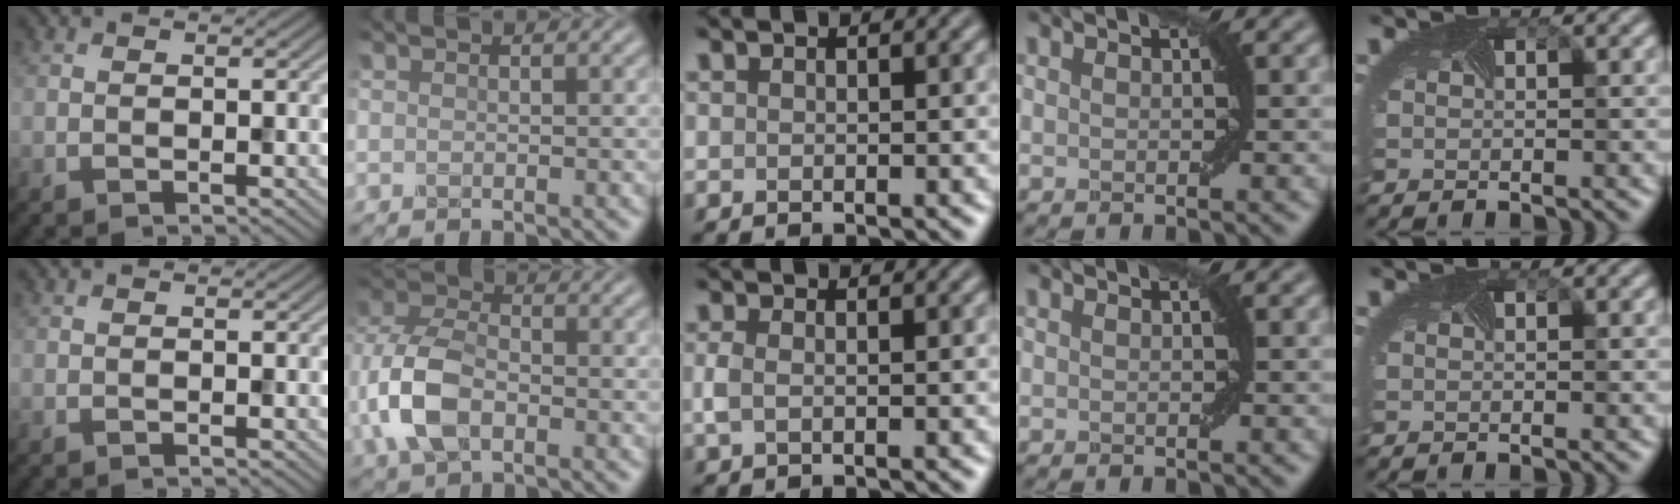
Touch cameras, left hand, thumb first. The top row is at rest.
{"index": {"total": 7.4, "force": [-2.2, 4.6, 5.4], "torque": [-0.139, 0.001, -0.055]}, "middle": {"total": 1.3, "force": [-0.1, 0.8, 1.1], "torque": [-0.029, -0.001, -0.004]}}